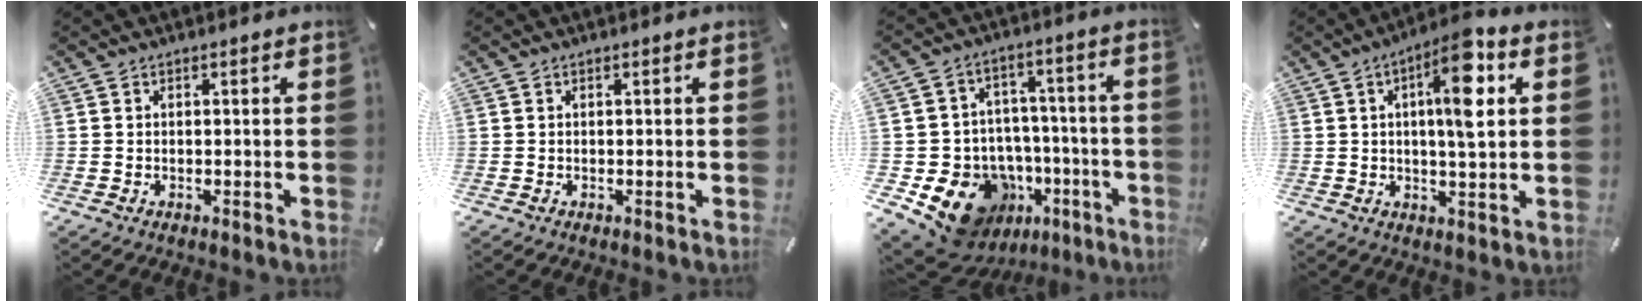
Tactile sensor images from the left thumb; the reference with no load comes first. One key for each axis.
{"total": 0.0}
{"total": 15.5, "fx": -7.4, "fy": 12.1, "fz": 6.2, "tx": -0.109, "ty": 0.033, "tz": -0.106}
{"total": 12.4, "fx": 3.4, "fy": 3.0, "fz": 11.5, "tx": -0.185, "ty": 0.000, "tz": 0.049}